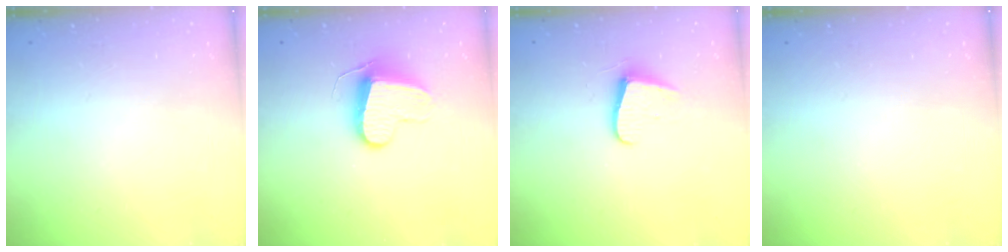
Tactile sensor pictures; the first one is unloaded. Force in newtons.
{"total": 9.9, "press": 9.9, "slide": 0.8}
{"total": 7.2, "press": 7.2, "slide": 0.5}
{"total": 0.0}